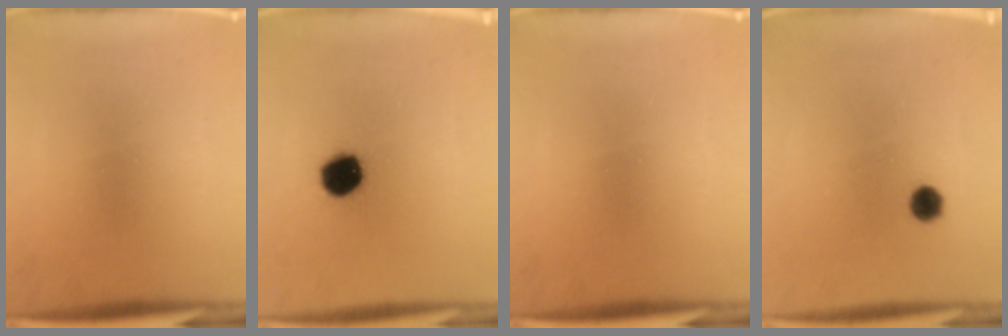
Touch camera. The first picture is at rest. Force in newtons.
{"total": 9.7}
{"total": 0.0}
{"total": 2.5}